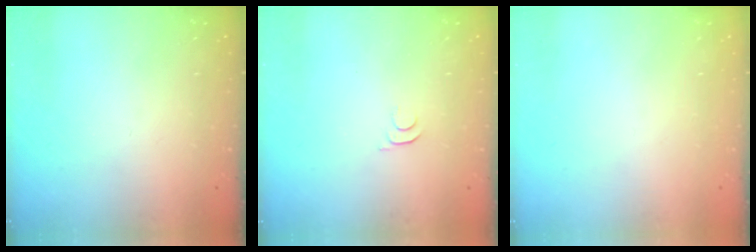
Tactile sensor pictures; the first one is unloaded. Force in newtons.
{"total": 3.3, "press": 3.2, "slide": 0.4}
{"total": 1.5, "press": 1.5, "slide": 0.1}